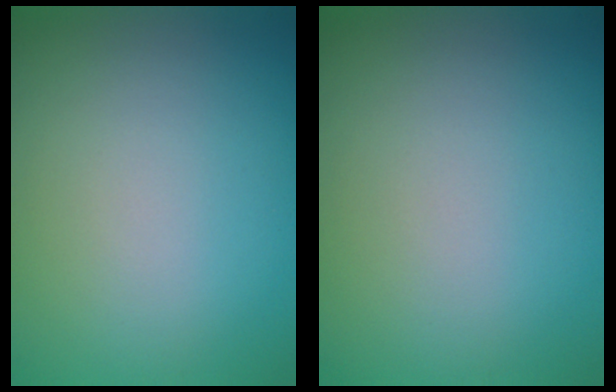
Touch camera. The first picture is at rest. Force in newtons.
{"total": 0.0}